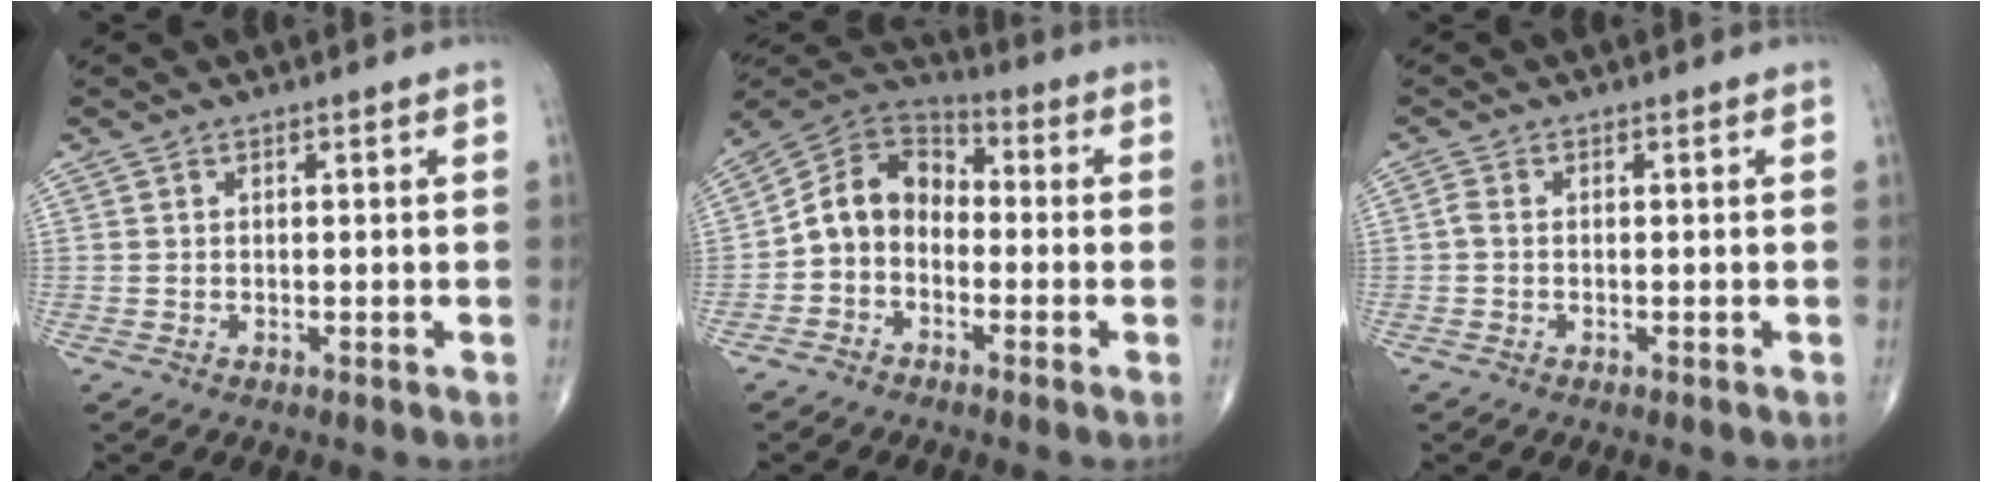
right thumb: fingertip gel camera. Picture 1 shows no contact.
{"total": 9.8, "force": [-2.1, 7.7, 5.7], "torque": [-0.083, 0.049, -0.057]}
{"total": 1.0, "force": [-0.2, 0.6, 0.9], "torque": [-0.019, 0.000, -0.008]}